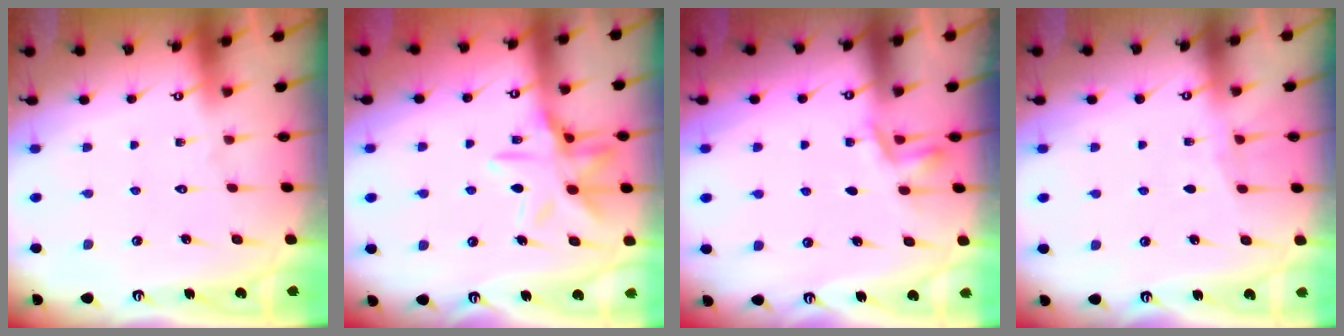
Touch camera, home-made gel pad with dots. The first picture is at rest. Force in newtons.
{"total": 13.5, "press": 13.4, "slide": 1.1}
{"total": 2.9, "press": 2.6, "slide": 1.1}
{"total": 4.4, "press": 4.4, "slide": 0.6}